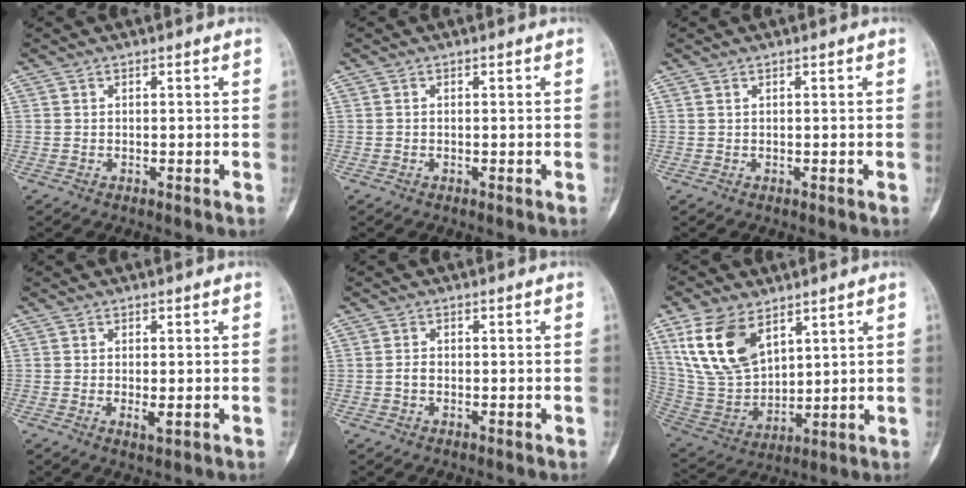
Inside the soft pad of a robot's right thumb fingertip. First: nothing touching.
{"total": 0.0}
{"total": 0.0}
{"total": 2.0, "force": [-0.5, 0.7, 1.8], "torque": [-0.033, -0.008, -0.009]}
{"total": 1.3, "force": [-0.4, 0.9, 0.8], "torque": [-0.009, 0.003, -0.010]}
{"total": 15.8, "force": [7.9, 9.1, 10.2], "torque": [-0.182, -0.031, 0.169]}